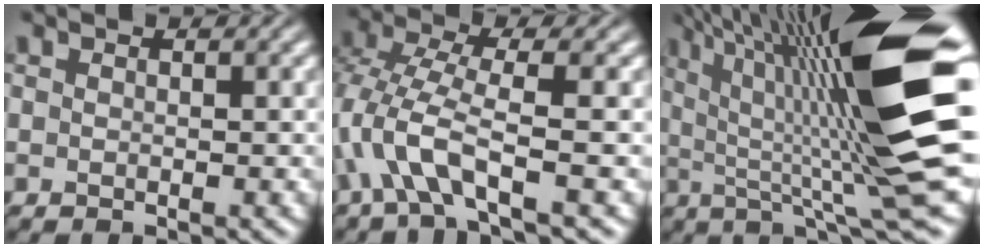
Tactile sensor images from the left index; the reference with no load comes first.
{"total": 5.0, "force": [-2.0, 1.2, 4.4], "torque": [-0.101, 0.008, -0.047]}
{"total": 16.5, "force": [3.8, 2.7, 15.8], "torque": [-0.239, 0.012, 0.066]}